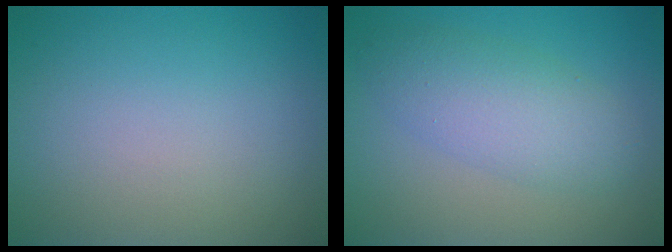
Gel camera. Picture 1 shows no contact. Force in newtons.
{"total": 4.5, "press": 4.5, "slide": 0.1}